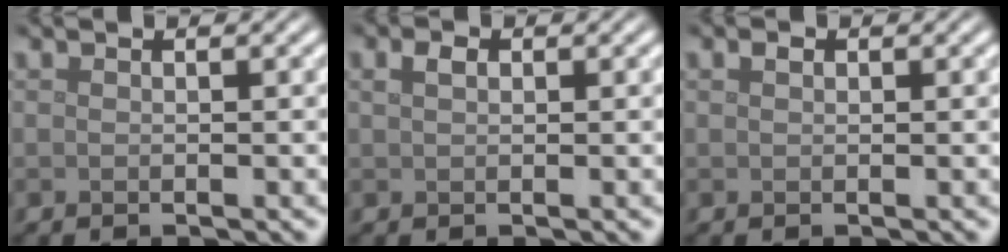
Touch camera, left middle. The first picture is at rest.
{"total": 1.2, "force": [0.5, 0.7, 0.8], "torque": [-0.016, 0.004, 0.008]}
{"total": 0.5, "force": [0.3, 0.3, 0.3], "torque": [-0.006, 0.001, 0.004]}